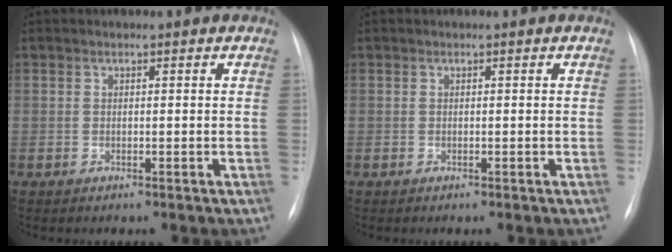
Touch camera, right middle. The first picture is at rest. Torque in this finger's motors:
{"motor_torque": [0.00, -0.21, 0.00, 0.02]}